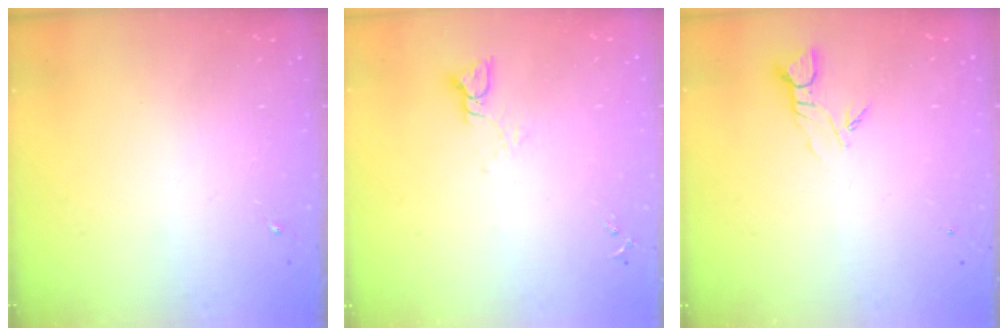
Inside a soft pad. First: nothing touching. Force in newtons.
{"total": 3.8, "press": 3.8, "slide": 0.4}
{"total": 3.8, "press": 3.8, "slide": 0.3}